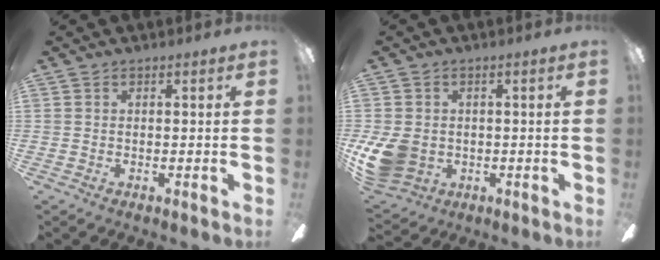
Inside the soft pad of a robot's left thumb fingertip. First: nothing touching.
{"total": 9.7, "force": [-1.1, 8.1, 5.3], "torque": [-0.119, 0.001, -0.017]}